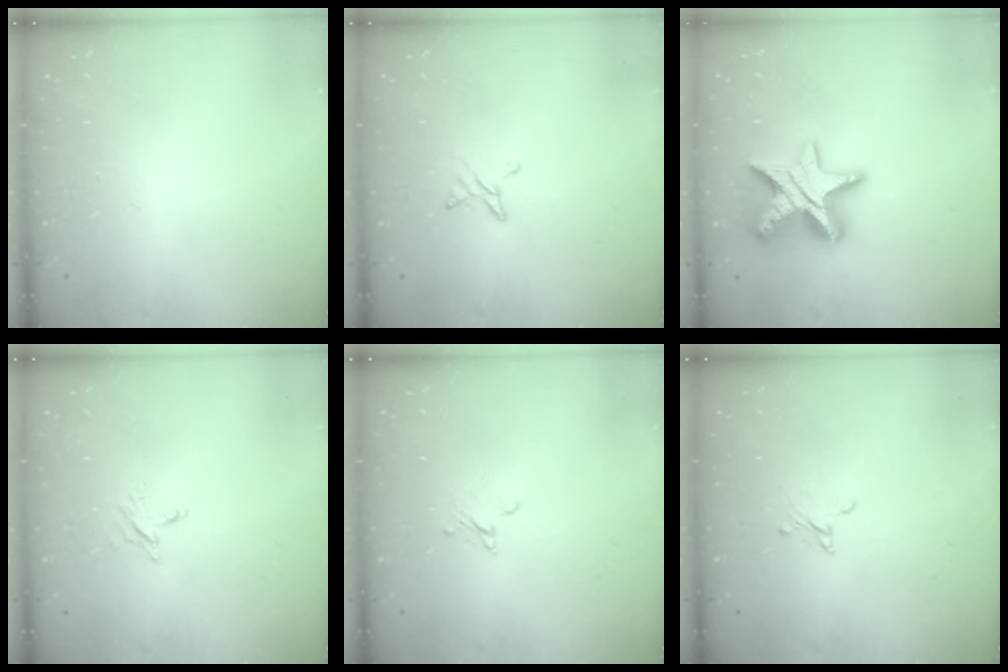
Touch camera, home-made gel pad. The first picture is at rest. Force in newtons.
{"total": 4.2, "press": 4.2, "slide": 0.5}
{"total": 14.3, "press": 14.3, "slide": 1.1}
{"total": 2.4, "press": 2.4, "slide": 0.2}
{"total": 2.0, "press": 2.0, "slide": 0.1}
{"total": 2.5, "press": 2.5, "slide": 0.2}